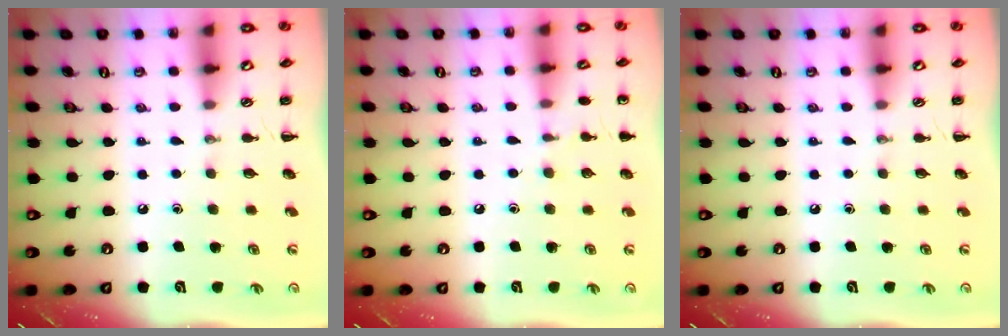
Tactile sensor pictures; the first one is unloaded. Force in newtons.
{"total": 4.3, "press": 4.1, "slide": 1.4}
{"total": 0.0}